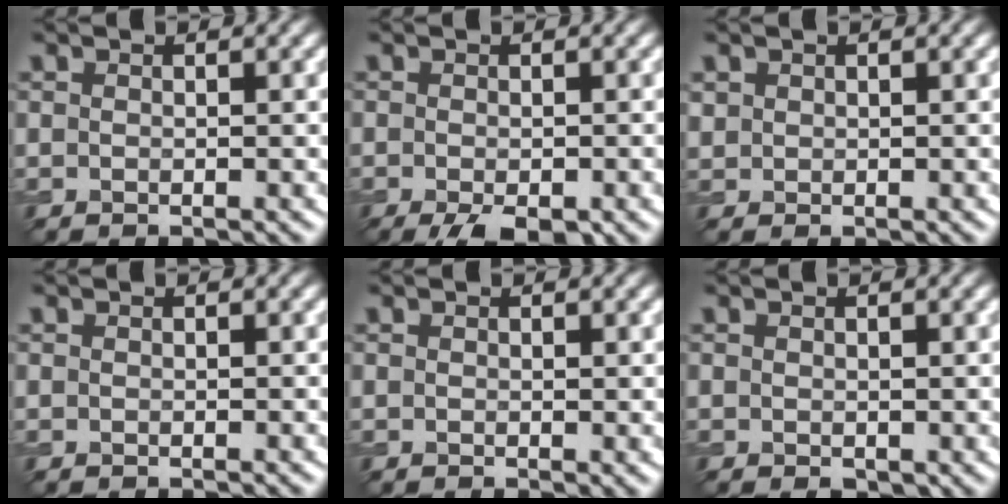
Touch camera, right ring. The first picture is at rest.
{"total": 4.2, "force": [-2.5, 1.5, 3.1], "torque": [-0.046, -0.006, -0.034]}
{"total": 0.8, "force": [0.4, 0.7, 0.1], "torque": [0.000, -0.001, 0.012]}
{"total": 0.0}
{"total": 0.5, "force": [0.1, 0.2, 0.5], "torque": [-0.004, -0.002, 0.001]}
{"total": 0.8, "force": [-0.1, 0.6, 0.6], "torque": [-0.009, -0.005, -0.001]}